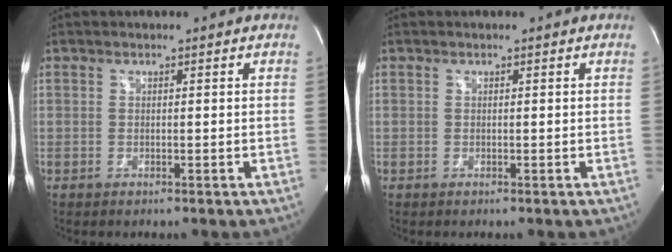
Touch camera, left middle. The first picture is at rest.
{"total": 0.0}